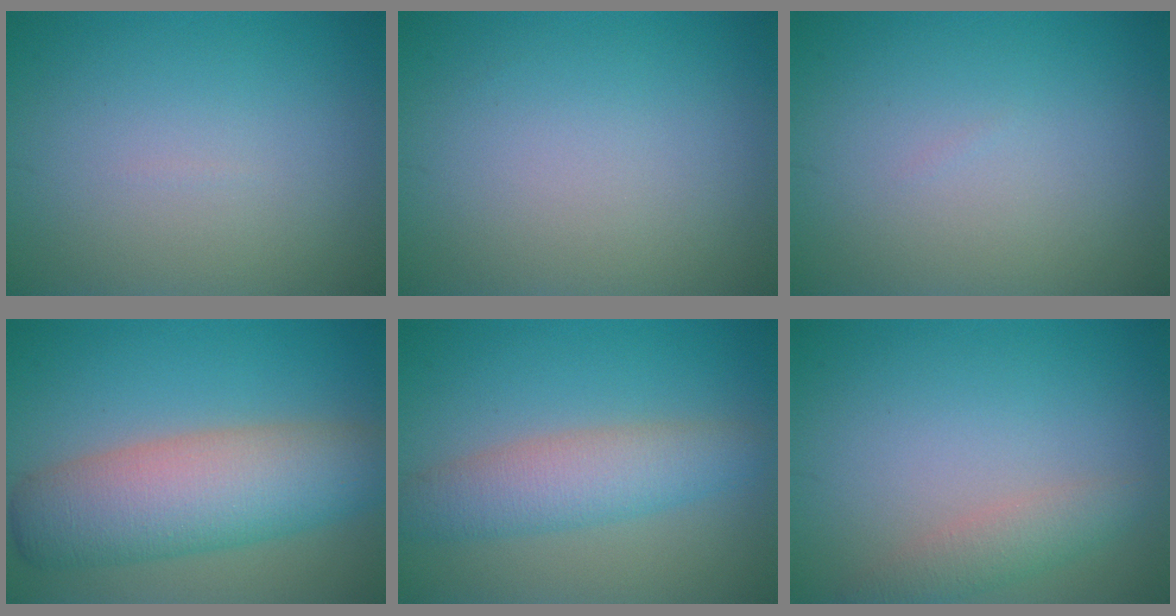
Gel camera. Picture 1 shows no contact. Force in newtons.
{"total": 0.0}
{"total": 0.0}
{"total": 8.9, "press": 8.9, "slide": 0.4}
{"total": 4.8, "press": 4.8, "slide": 0.1}
{"total": 2.3, "press": 2.3, "slide": 0.1}